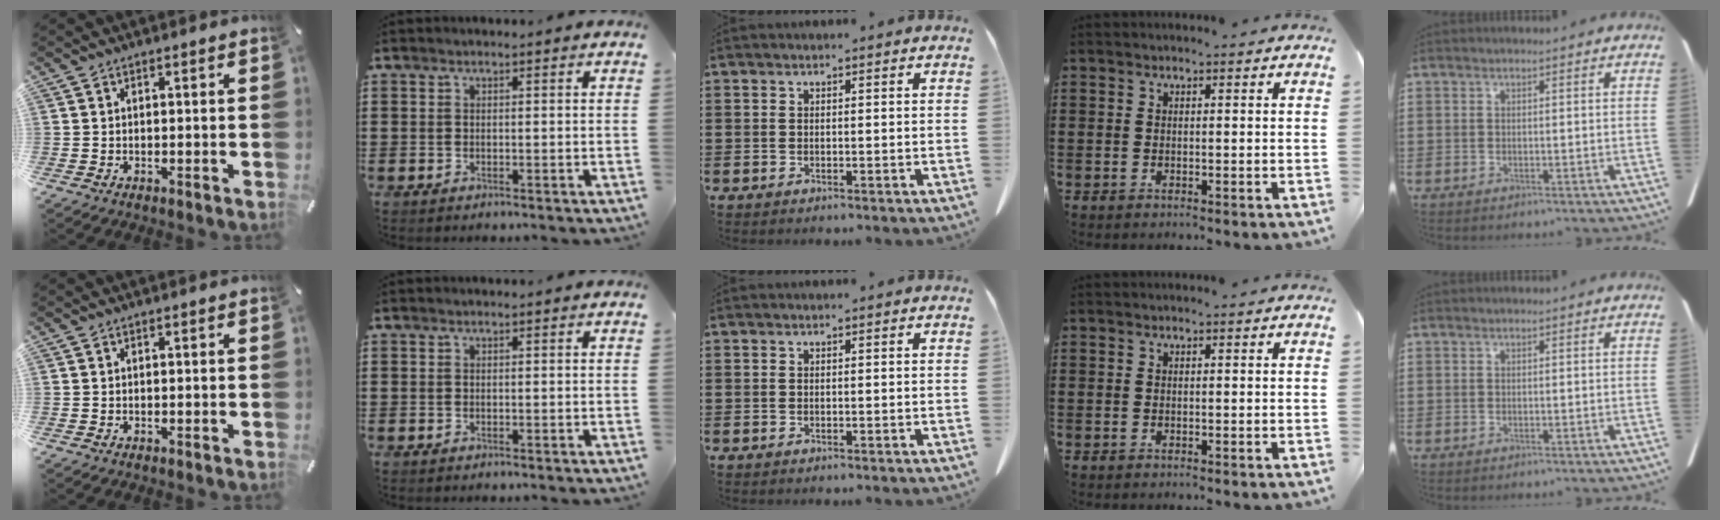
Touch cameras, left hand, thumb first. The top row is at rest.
{}